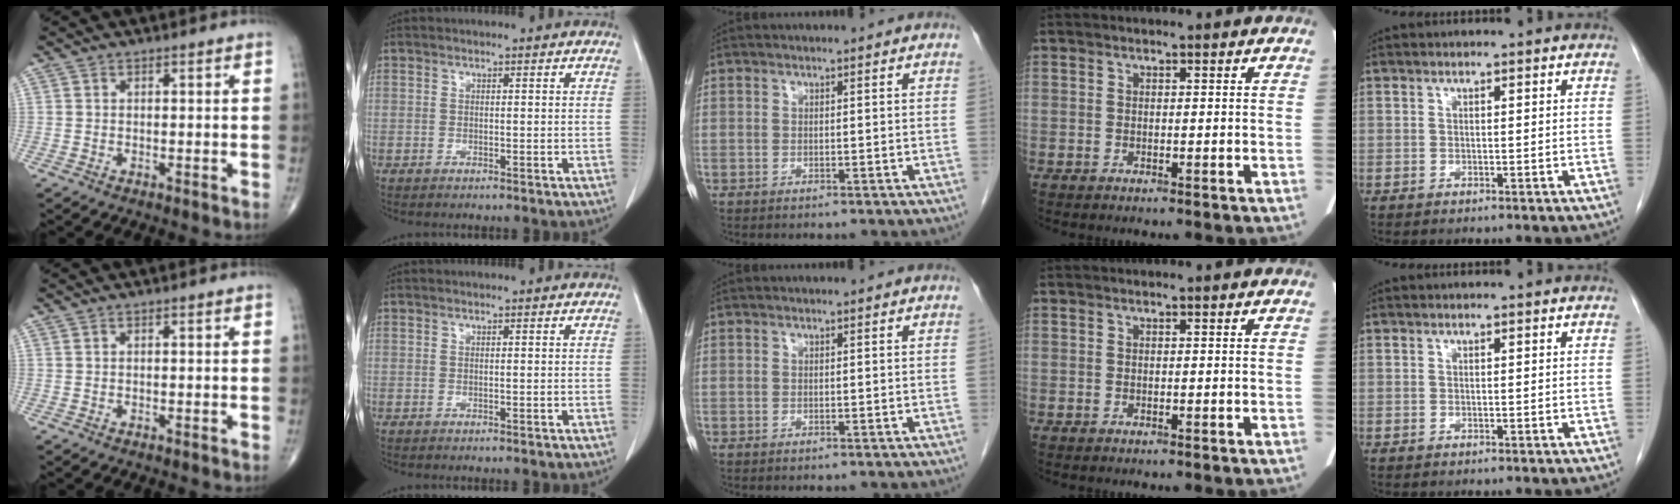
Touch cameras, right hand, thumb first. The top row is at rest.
{}